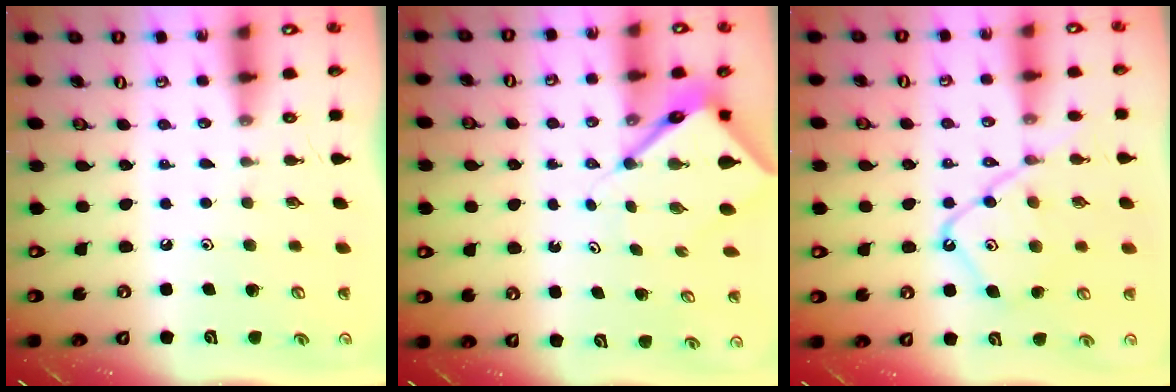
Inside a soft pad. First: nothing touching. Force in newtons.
{"total": 6.8, "press": 6.8, "slide": 0.6}
{"total": 13.2, "press": 13.2, "slide": 1.3}